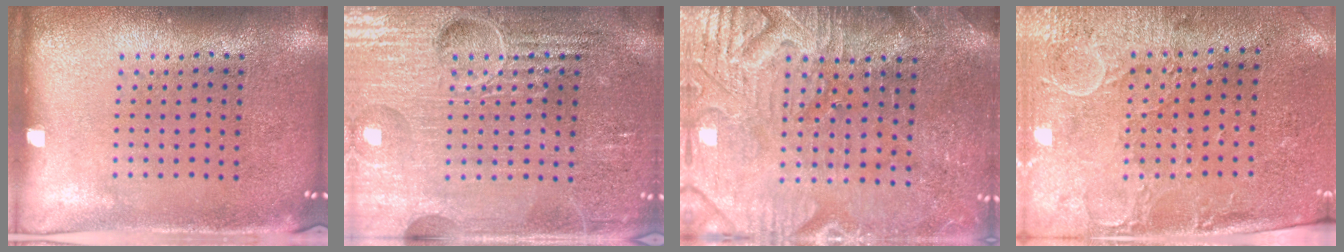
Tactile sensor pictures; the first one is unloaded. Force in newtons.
{"total": 7.1, "press": 7.0, "slide": 0.8}
{"total": 3.9, "press": 3.7, "slide": 1.2}
{"total": 2.9, "press": 2.5, "slide": 1.6}